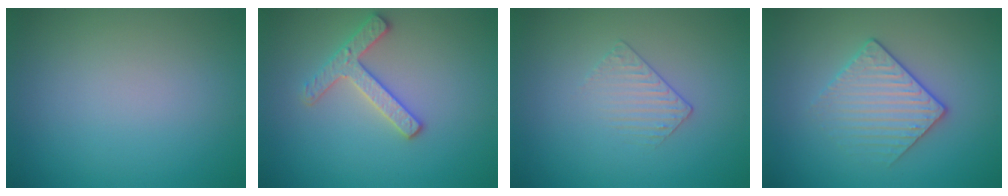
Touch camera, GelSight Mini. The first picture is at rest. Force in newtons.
{"total": 2.7, "press": 2.6, "slide": 0.7}
{"total": 1.3, "press": 0.6, "slide": 1.1}
{"total": 3.1, "press": 2.9, "slide": 1.2}